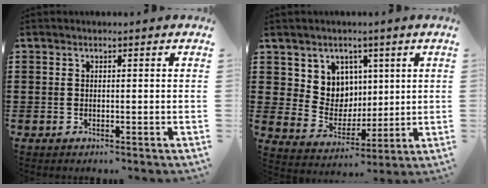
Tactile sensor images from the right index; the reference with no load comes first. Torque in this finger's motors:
{"motor_torque": [0.36, 0.16, 0.18, 0.03]}